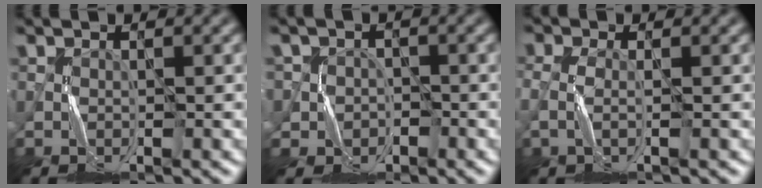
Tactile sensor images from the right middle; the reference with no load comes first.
{"total": 3.2, "force": [-0.5, 3.1, 0.1], "torque": [0.005, 0.012, -0.024]}
{"total": 1.1, "force": [-0.4, 0.4, 0.9], "torque": [-0.025, 0.003, -0.010]}